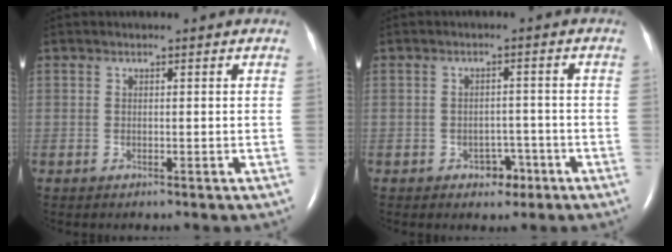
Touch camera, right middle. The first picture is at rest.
{"total": 3.2, "force": [-1.8, 2.2, 1.5], "torque": [-0.014, 0.007, -0.018]}